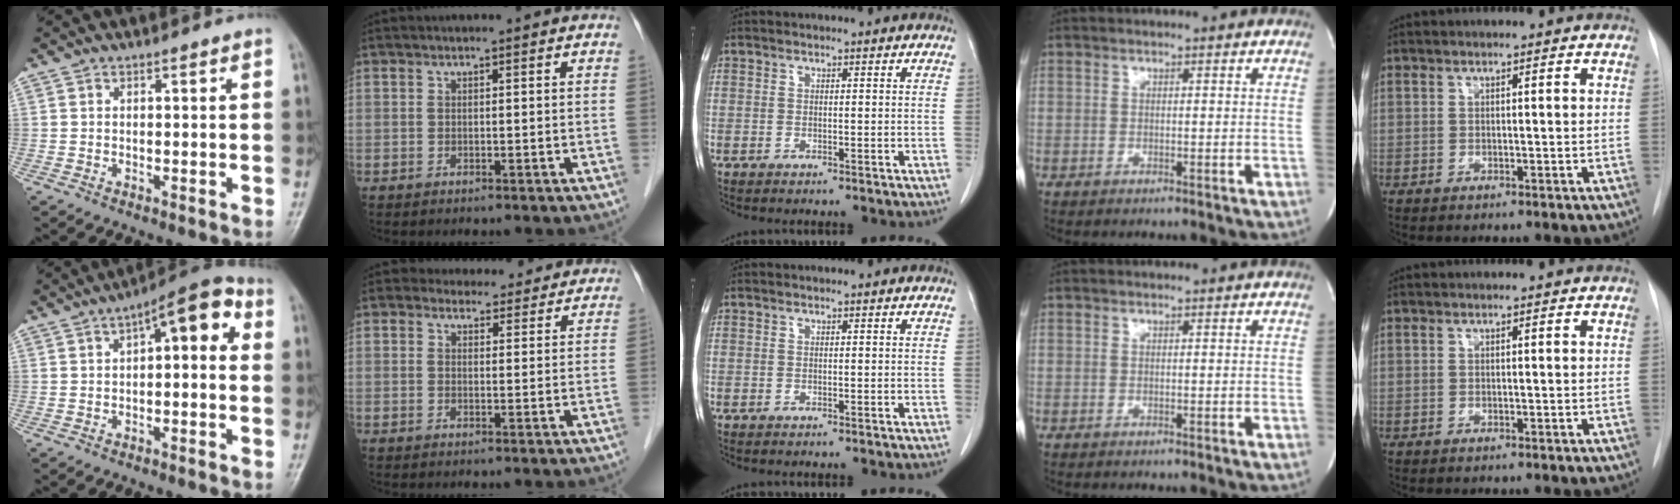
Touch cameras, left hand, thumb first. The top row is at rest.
{"thumb": {"total": 9.6, "force": [2.0, 4.1, 8.4], "torque": [-0.094, 0.036, 0.015]}, "index": {"total": 6.5, "force": [6.0, 2.5, 0.4], "torque": [0.005, 0.008, 0.062]}}